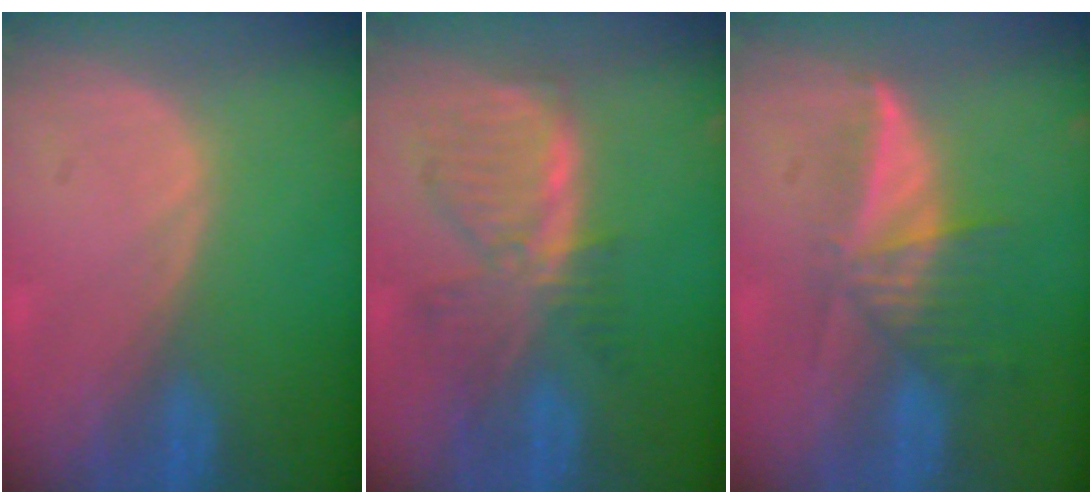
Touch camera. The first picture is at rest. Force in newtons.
{"total": 7.5, "press": 6.8, "slide": 3.1}
{"total": 6.0, "press": 5.6, "slide": 2.2}